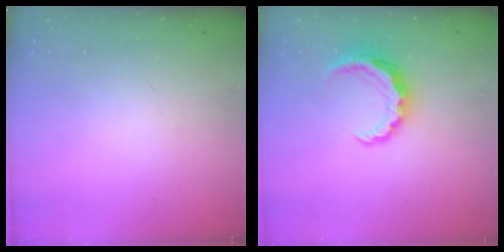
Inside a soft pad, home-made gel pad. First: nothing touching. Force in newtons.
{"total": 8.0, "press": 8.0, "slide": 0.9}